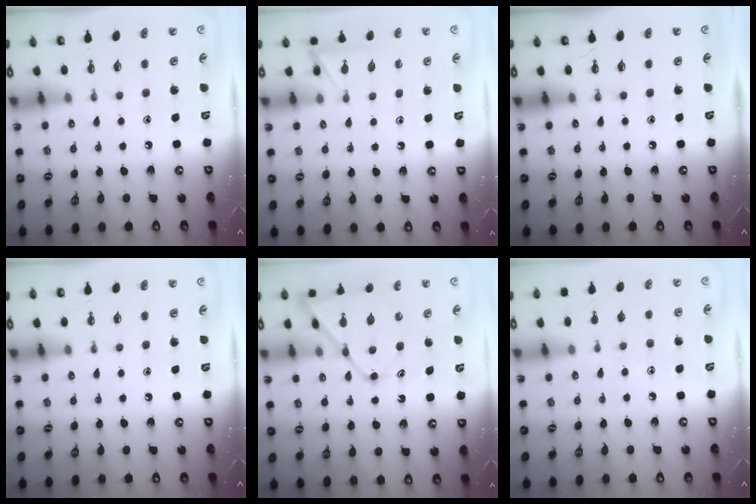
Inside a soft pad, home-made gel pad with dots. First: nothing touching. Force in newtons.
{"total": 5.1, "press": 5.1, "slide": 0.5}
{"total": 0.0}
{"total": 0.0}
{"total": 13.4, "press": 13.4, "slide": 1.1}
{"total": 3.8, "press": 3.7, "slide": 0.4}